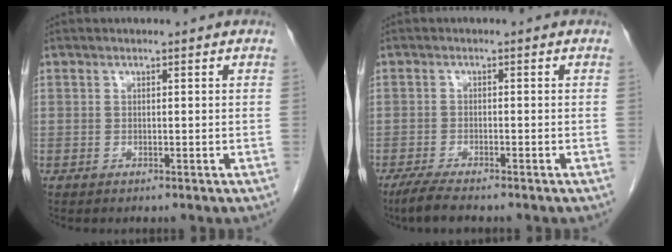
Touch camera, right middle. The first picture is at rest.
{"total": 3.8, "force": [-3.1, 0.4, 2.2], "torque": [-0.048, -0.010, -0.054]}